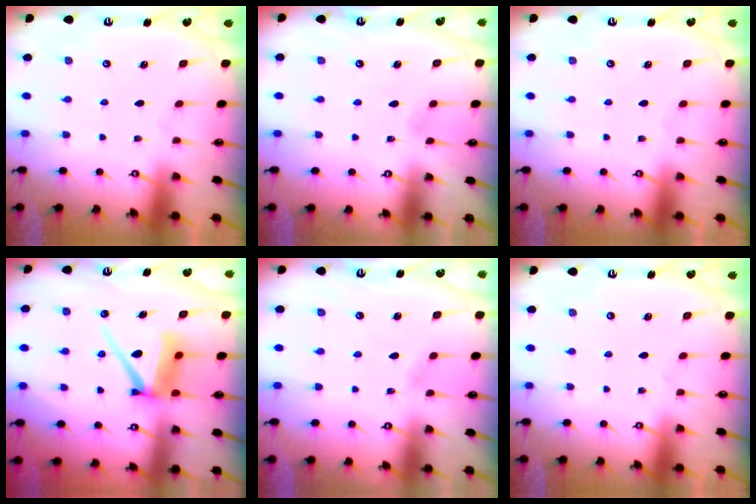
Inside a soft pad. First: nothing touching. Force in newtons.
{"total": 2.4, "press": 2.4, "slide": 0.3}
{"total": 0.0}
{"total": 10.0, "press": 9.9, "slide": 1.0}
{"total": 3.7, "press": 3.7, "slide": 0.4}
{"total": 0.0}